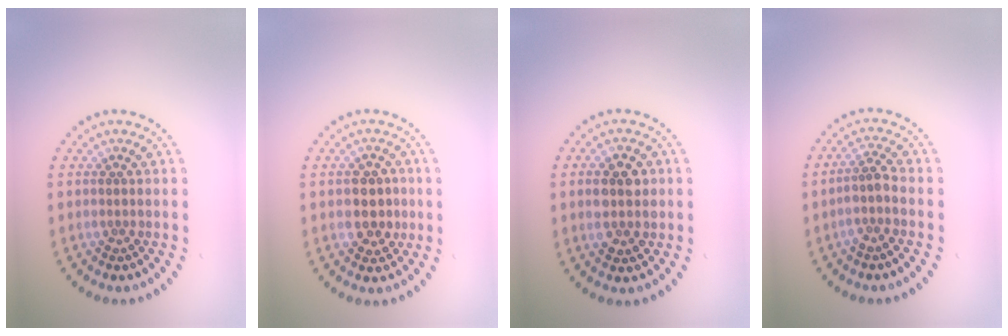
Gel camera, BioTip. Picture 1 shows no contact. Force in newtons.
{"total": 3.0, "press": 2.9, "slide": 0.6}
{"total": 3.6, "press": 3.6, "slide": 0.2}
{"total": 2.0, "press": 1.6, "slide": 1.2}